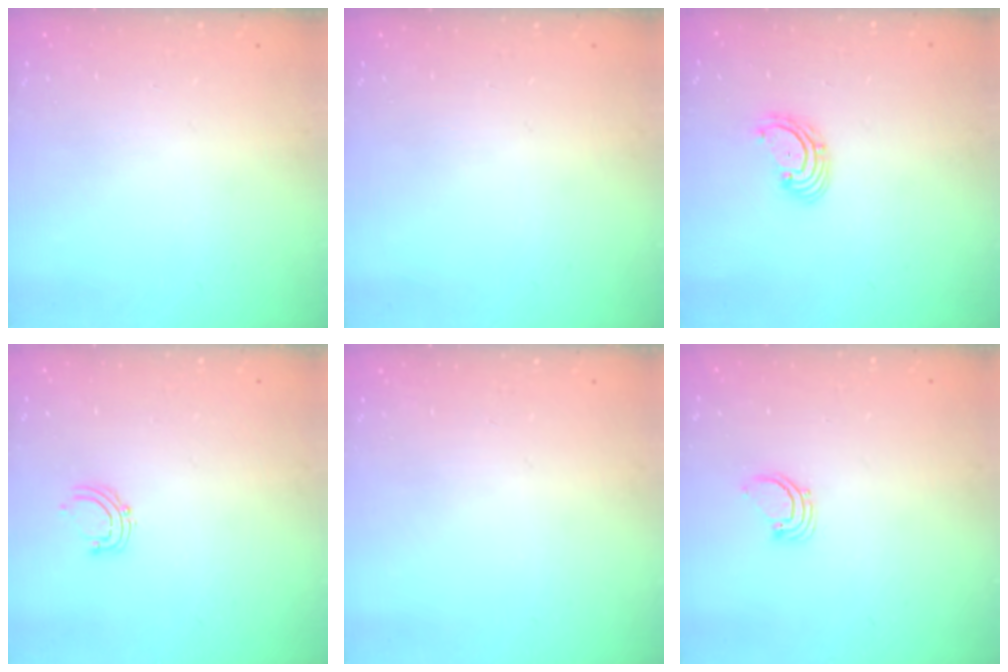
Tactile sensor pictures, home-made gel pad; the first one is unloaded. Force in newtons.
{"total": 0.0}
{"total": 2.9, "press": 2.9, "slide": 0.3}
{"total": 4.1, "press": 4.0, "slide": 0.4}
{"total": 0.0}
{"total": 2.3, "press": 2.3, "slide": 0.1}